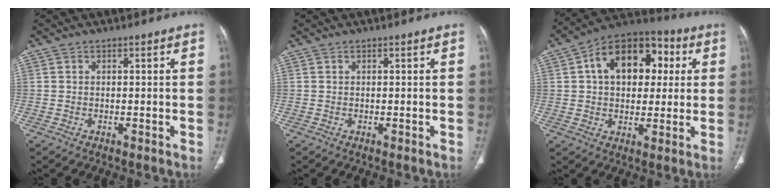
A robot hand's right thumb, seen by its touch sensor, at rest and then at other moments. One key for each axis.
{"total": 0.0}
{"total": 17.3, "fx": 4.1, "fy": 11.4, "fz": 12.4, "tx": -0.148, "ty": 0.021, "tz": 0.056}